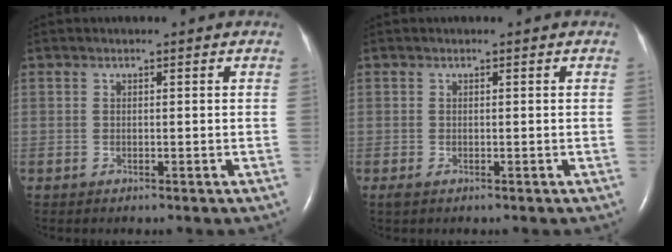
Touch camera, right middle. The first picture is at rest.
{"total": 0.7, "force": [-0.4, 0.3, 0.5], "torque": [-0.012, -0.002, -0.005]}